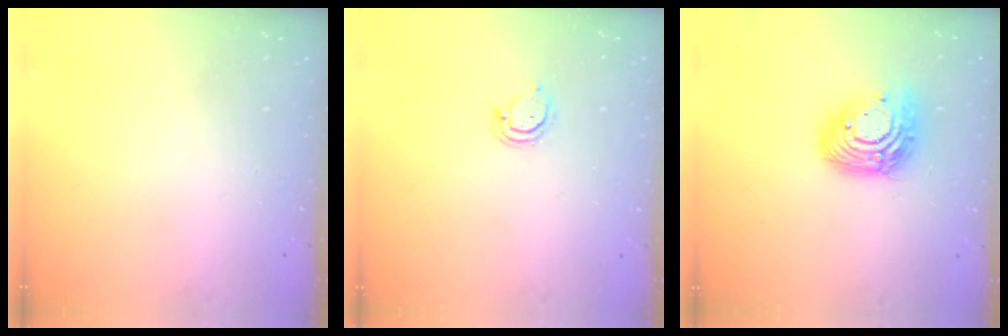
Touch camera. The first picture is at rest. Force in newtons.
{"total": 4.0, "press": 4.0, "slide": 0.4}
{"total": 13.7, "press": 13.7, "slide": 1.2}